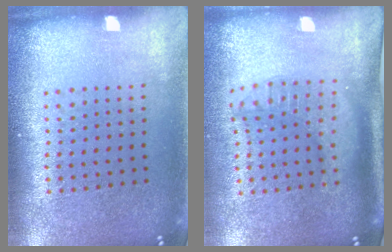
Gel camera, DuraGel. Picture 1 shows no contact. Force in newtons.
{"total": 1.9, "press": 1.5, "slide": 1.1}